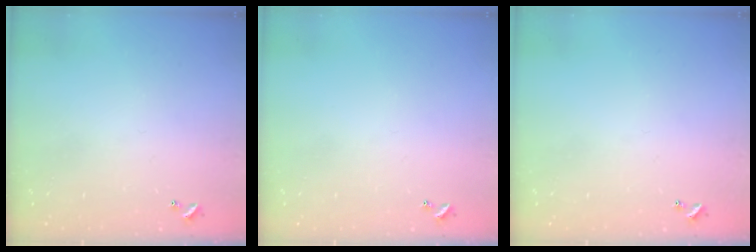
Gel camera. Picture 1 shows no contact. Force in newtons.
{"total": 0.0}
{"total": 0.0}